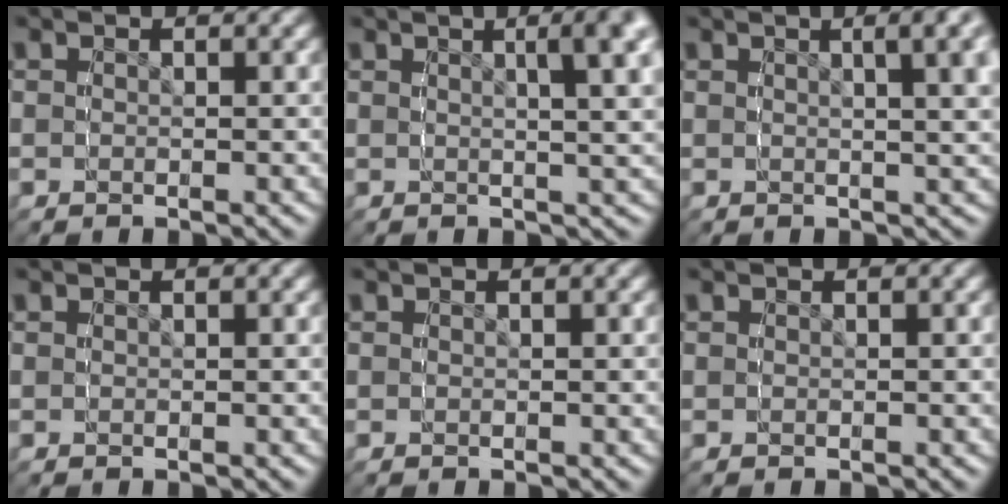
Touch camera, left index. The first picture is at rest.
{"total": 1.7, "force": [0.7, -0.8, 1.3], "torque": [0.010, 0.025, 0.010]}
{"total": 1.2, "force": [0.6, -1.0, 0.3], "torque": [0.011, 0.019, 0.009]}
{"total": 0.0}
{"total": 0.0}
{"total": 0.0}